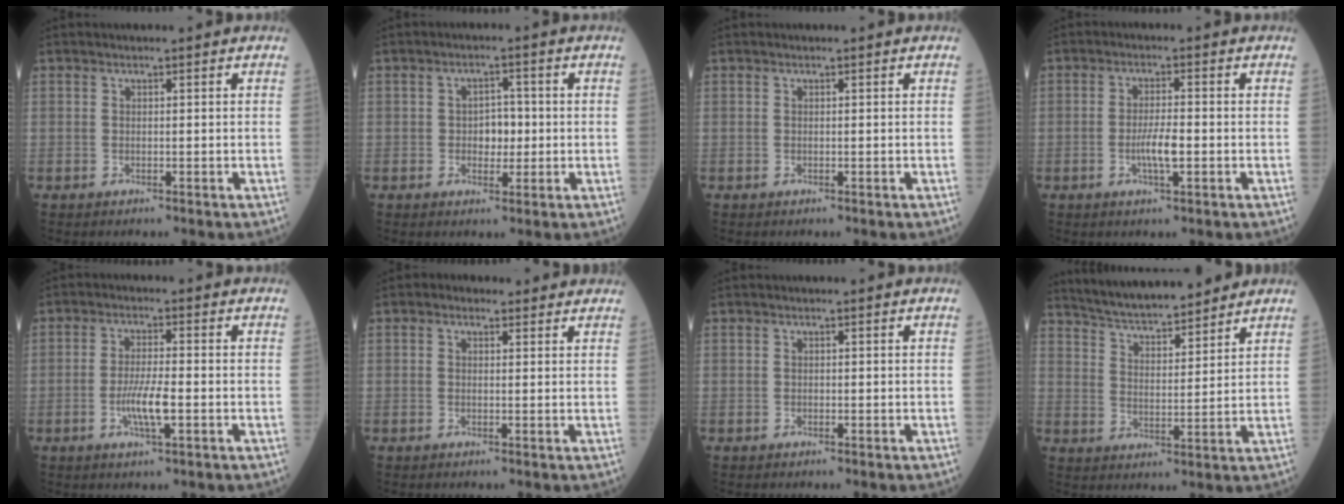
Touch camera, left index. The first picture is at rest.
{"total": 3.7, "force": [-0.3, 2.4, 2.8], "torque": [-0.040, 0.009, -0.005]}
{"total": 0.0}
{"total": 4.0, "force": [-1.1, 0.7, 3.8], "torque": [-0.076, -0.002, -0.021]}
{"total": 5.2, "force": [-1.5, 0.7, 5.0], "torque": [-0.101, -0.005, -0.029]}
{"total": 2.6, "force": [1.7, 1.7, 0.9], "torque": [-0.012, 0.020, 0.021]}
{"total": 0.0}
{"total": 12.7, "force": [11.6, 1.8, 4.7], "torque": [-0.080, 0.013, 0.189]}